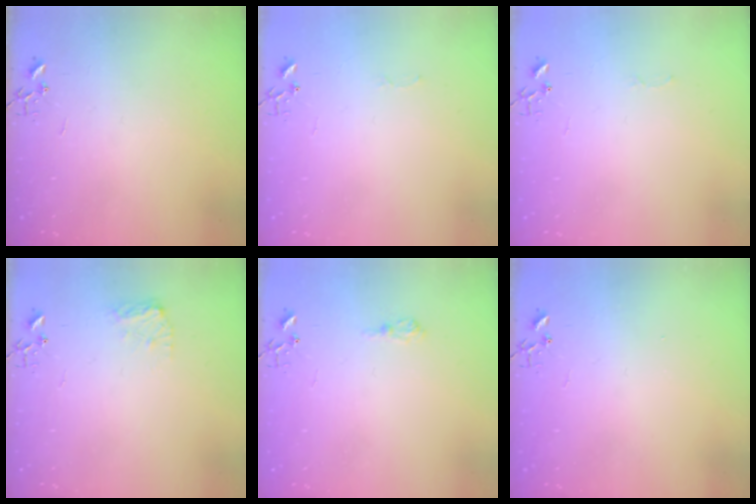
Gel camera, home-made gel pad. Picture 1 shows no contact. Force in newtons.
{"total": 2.5, "press": 2.5, "slide": 0.4}
{"total": 2.5, "press": 2.5, "slide": 0.4}
{"total": 7.9, "press": 7.9, "slide": 0.3}
{"total": 6.5, "press": 6.5, "slide": 0.9}
{"total": 1.1, "press": 1.1, "slide": 0.1}